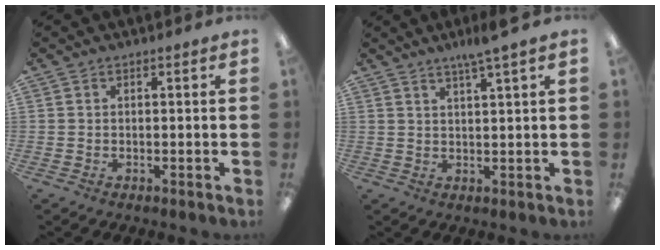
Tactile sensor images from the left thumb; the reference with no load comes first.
{"total": 4.3, "force": [3.2, -0.5, 2.8], "torque": [-0.061, -0.007, 0.055]}